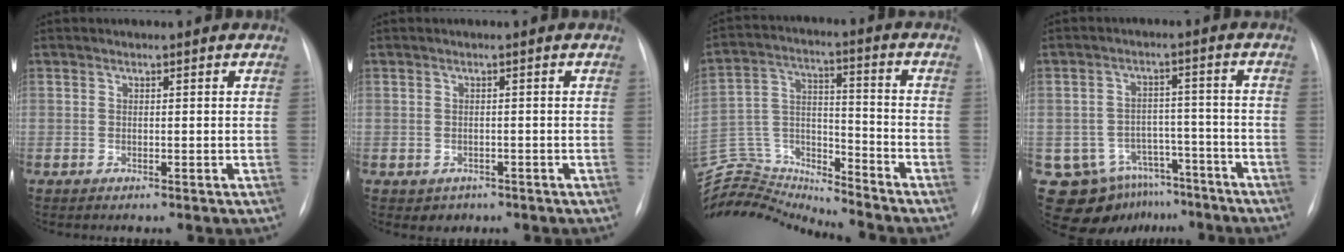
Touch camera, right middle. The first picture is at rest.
{"total": 2.0, "force": [-1.0, 1.6, 0.3], "torque": [-0.005, 0.005, -0.008]}
{"total": 15.9, "force": [-15.9, 0.4, 0.8], "torque": [-0.019, 0.048, -0.281]}
{"total": 10.7, "force": [-7.3, 7.7, 1.8], "torque": [-0.024, 0.040, -0.096]}